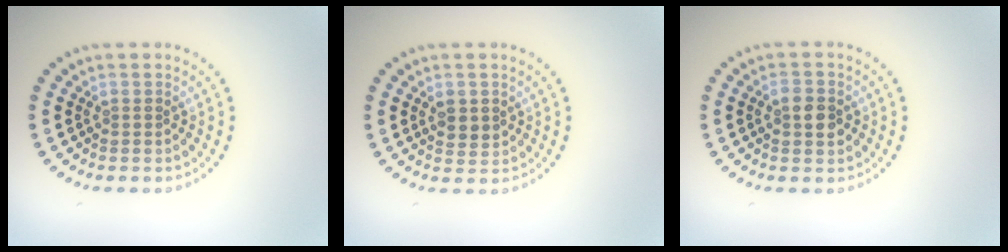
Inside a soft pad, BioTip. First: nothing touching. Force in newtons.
{"total": 1.8, "press": 1.8, "slide": 0.5}
{"total": 2.6, "press": 2.6, "slide": 0.2}